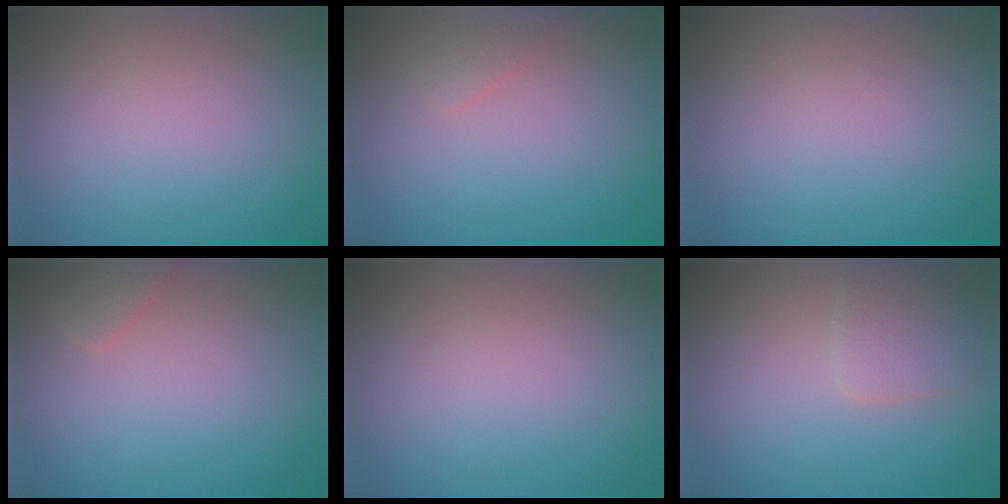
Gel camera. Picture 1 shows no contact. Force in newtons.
{"total": 0.9, "press": 0.9, "slide": 0.1}
{"total": 0.0}
{"total": 1.3, "press": 1.3, "slide": 0.1}
{"total": 0.0}
{"total": 2.5, "press": 2.5, "slide": 0.1}